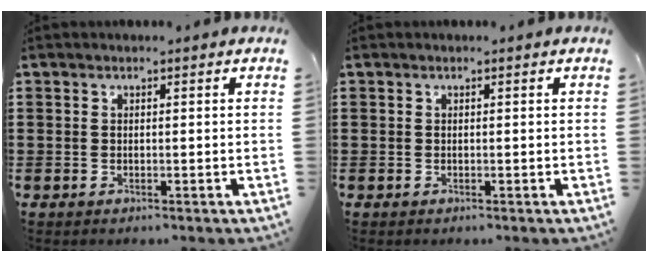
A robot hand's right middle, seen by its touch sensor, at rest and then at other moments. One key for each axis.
{"total": 0.0}